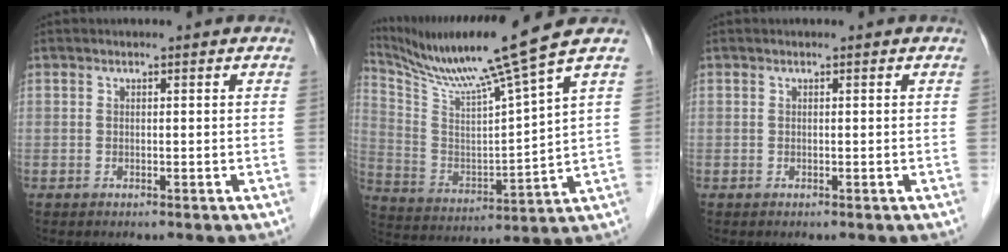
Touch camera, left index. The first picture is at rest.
{"total": 14.6, "force": [12.0, -3.0, 7.7], "torque": [-0.149, -0.025, 0.219]}
{"total": 0.0}